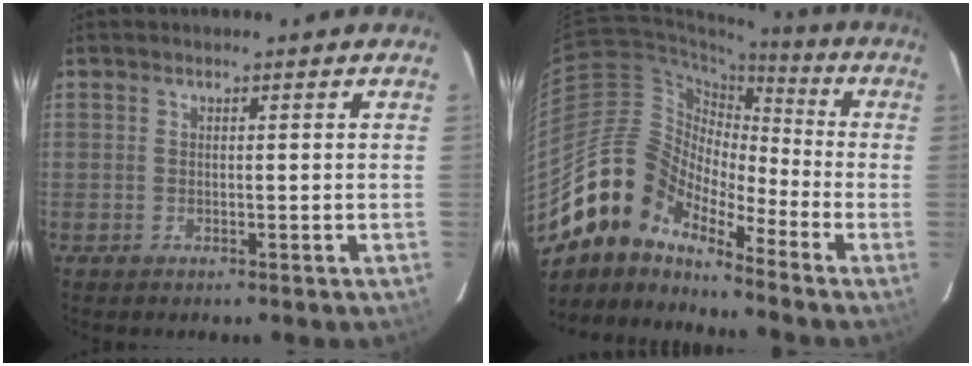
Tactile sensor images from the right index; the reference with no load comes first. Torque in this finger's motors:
{"motor_torque": [0.71, -0.50, 0.74, 0.03]}